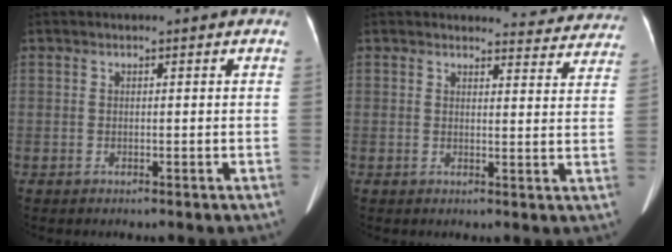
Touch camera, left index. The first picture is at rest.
{"total": 9.3, "force": [9.1, 2.0, 0.1], "torque": [0.029, -0.029, 0.073]}